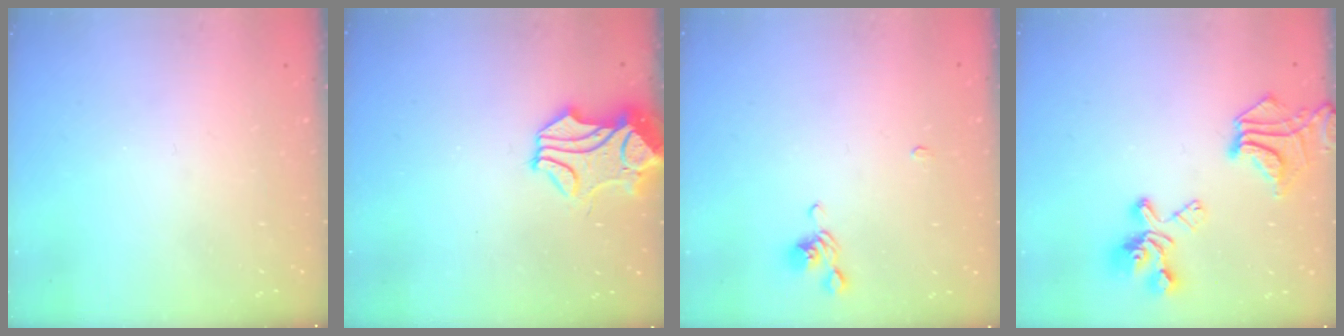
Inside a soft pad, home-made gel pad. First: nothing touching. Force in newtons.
{"total": 1.4, "press": 0.6, "slide": 1.3}
{"total": 1.0, "press": 0.8, "slide": 0.5}
{"total": 12.1, "press": 11.8, "slide": 2.6}